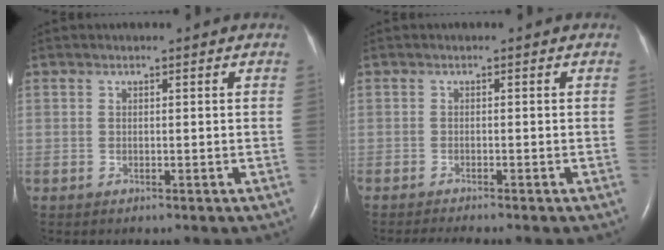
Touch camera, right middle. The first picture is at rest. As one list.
[{"total": 3.2, "force": [-2.8, -0.5, 1.5], "torque": [-0.022, -0.008, -0.046]}]